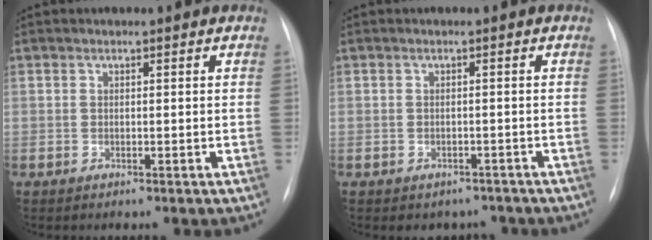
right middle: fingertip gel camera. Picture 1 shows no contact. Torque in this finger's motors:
{"motor_torque": [0.47, -0.43, 0.09, 0.03]}